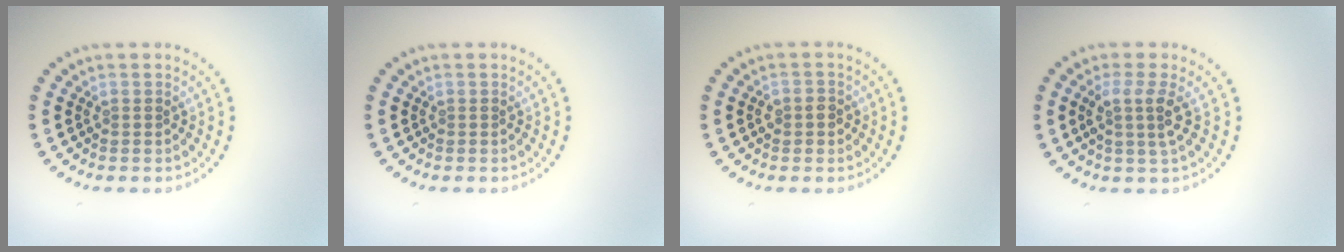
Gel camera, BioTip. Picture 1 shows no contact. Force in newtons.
{"total": 0.0}
{"total": 1.4, "press": 1.3, "slide": 0.4}
{"total": 2.5, "press": 1.9, "slide": 1.5}